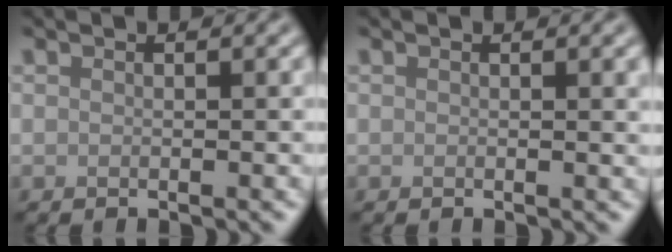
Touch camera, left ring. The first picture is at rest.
{"total": 1.0, "force": [0.3, 0.2, 0.9], "torque": [-0.006, 0.001, 0.003]}